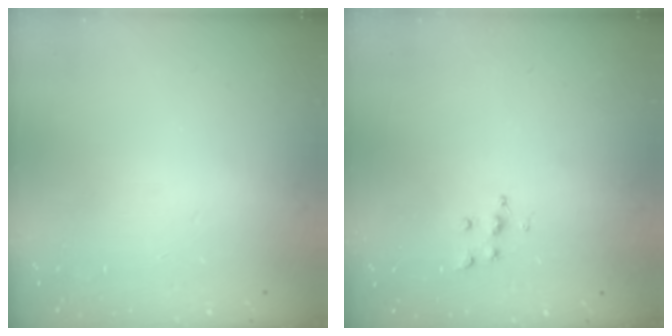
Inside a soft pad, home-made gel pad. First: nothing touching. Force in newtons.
{"total": 5.9, "press": 5.9, "slide": 0.3}